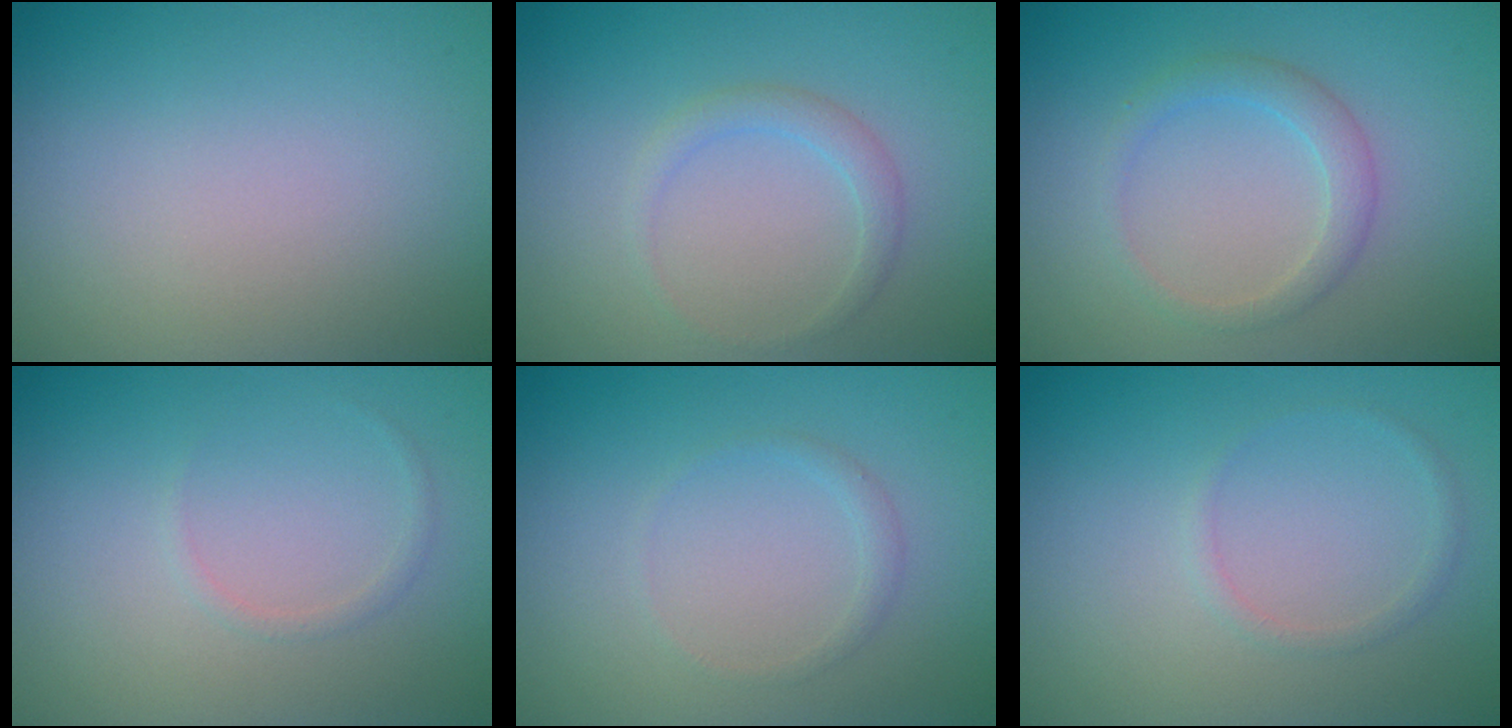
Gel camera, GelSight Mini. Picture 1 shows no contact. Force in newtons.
{"total": 1.6, "press": 1.6, "slide": 0.1}
{"total": 2.2, "press": 2.2, "slide": 0.1}
{"total": 0.7, "press": 0.7, "slide": 0.0}
{"total": 0.9, "press": 0.8, "slide": 0.1}
{"total": 0.9, "press": 0.9, "slide": 0.1}